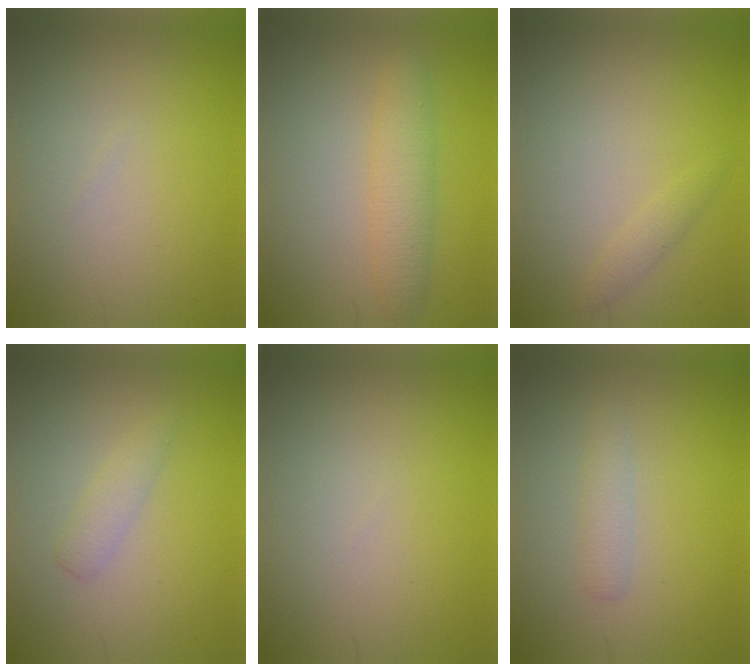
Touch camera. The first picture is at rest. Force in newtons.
{"total": 2.9, "press": 2.9, "slide": 0.1}
{"total": 1.0, "press": 1.0, "slide": 0.1}
{"total": 1.5, "press": 1.5, "slide": 0.1}
{"total": 0.0}
{"total": 1.5, "press": 1.5, "slide": 0.0}